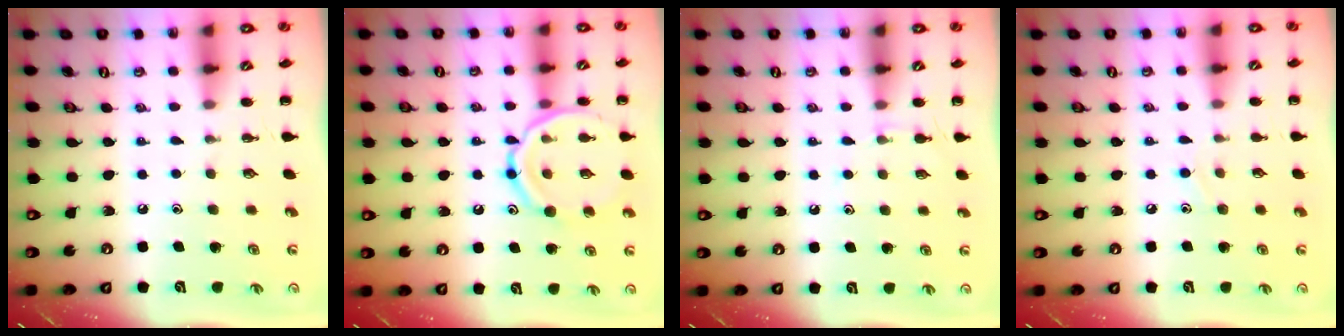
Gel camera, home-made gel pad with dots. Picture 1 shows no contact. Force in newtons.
{"total": 14.5, "press": 14.4, "slide": 1.5}
{"total": 4.0, "press": 3.8, "slide": 1.3}
{"total": 5.6, "press": 5.2, "slide": 2.0}